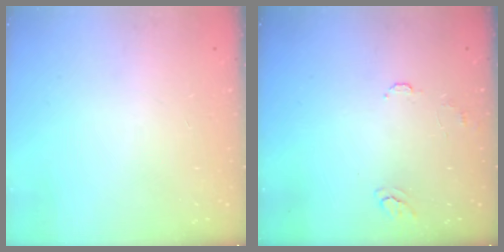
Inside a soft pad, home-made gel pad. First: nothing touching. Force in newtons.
{"total": 6.8, "press": 6.7, "slide": 0.7}